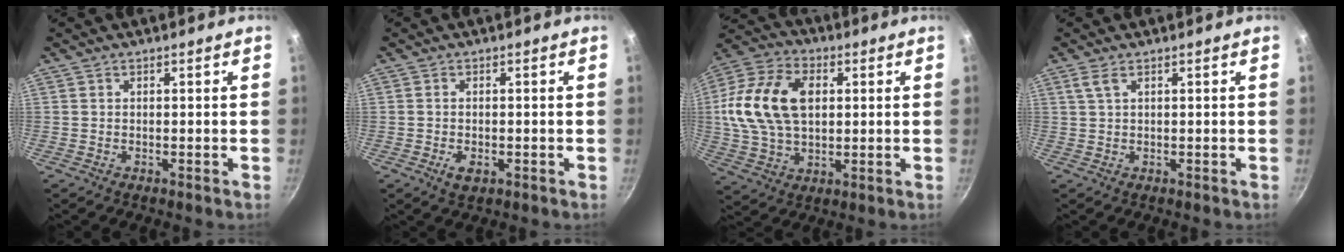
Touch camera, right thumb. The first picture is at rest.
{"total": 2.8, "force": [-1.0, 1.7, 2.1], "torque": [-0.041, -0.005, -0.014]}
{"total": 18.1, "force": [2.8, 11.9, 13.3], "torque": [-0.238, 0.012, 0.044]}
{"total": 1.9, "force": [0.9, 0.6, 1.5], "torque": [-0.032, 0.002, 0.022]}